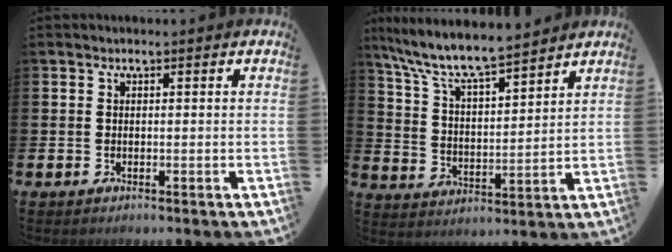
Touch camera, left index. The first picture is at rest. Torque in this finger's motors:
{"motor_torque": [-0.01, -0.31, 0.98, 0.21]}